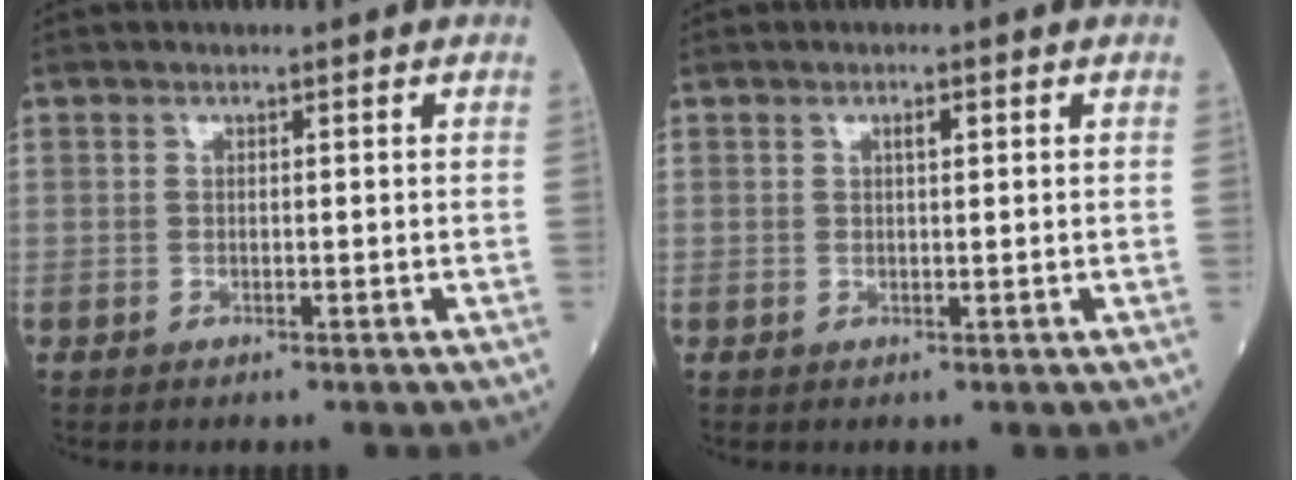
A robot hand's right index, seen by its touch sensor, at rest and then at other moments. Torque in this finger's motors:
{"motor_torque": [0.37, 0.07, 0.09, 0.03]}